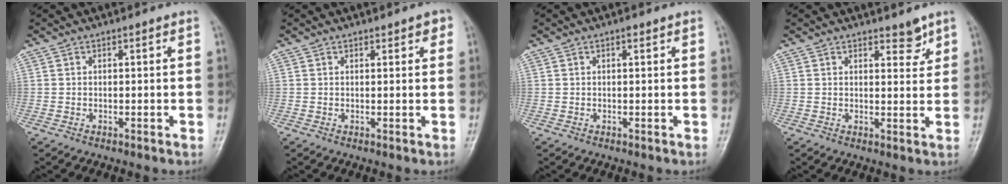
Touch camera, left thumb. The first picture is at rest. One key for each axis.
{"total": 2.3, "fx": 1.5, "fy": 1.2, "fz": 1.2, "tx": 0.005, "ty": -0.004, "tz": 0.015}
{"total": 0.9, "fx": 0.5, "fy": 0.3, "fz": 0.6, "tx": -0.008, "ty": -0.001, "tz": 0.006}
{"total": 3.3, "fx": 2.5, "fy": 1.4, "fz": 1.6, "tx": -0.003, "ty": -0.018, "tz": 0.035}